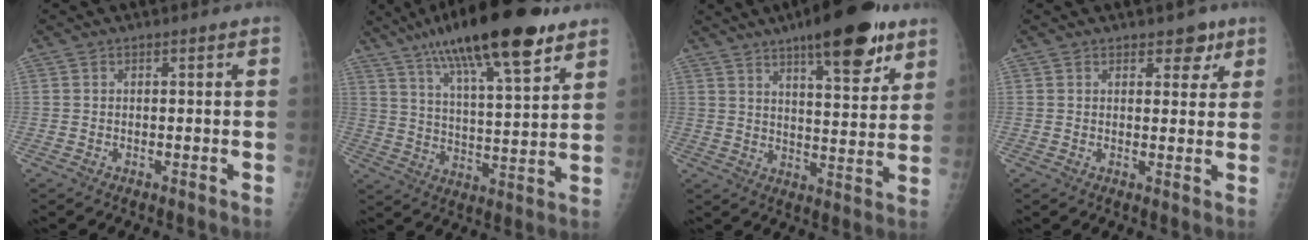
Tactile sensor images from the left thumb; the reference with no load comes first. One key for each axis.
{"total": 21.5, "fx": 13.7, "fy": 5.3, "fz": 15.7, "tx": -0.248, "ty": -0.039, "tz": 0.224}
{"total": 16.1, "fx": 10.1, "fy": 4.7, "fz": 11.7, "tx": -0.138, "ty": -0.047, "tz": 0.149}
{"total": 3.8, "fx": 2.4, "fy": 2.3, "fz": 1.9, "tx": 0.003, "ty": -0.011, "tz": 0.030}